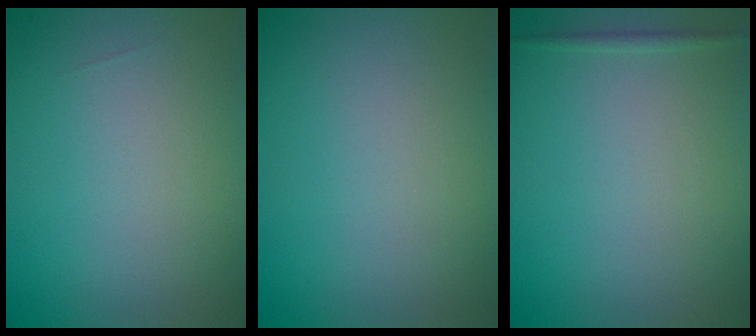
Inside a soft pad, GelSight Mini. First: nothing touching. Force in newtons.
{"total": 0.0}
{"total": 0.5, "press": 0.5, "slide": 0.1}